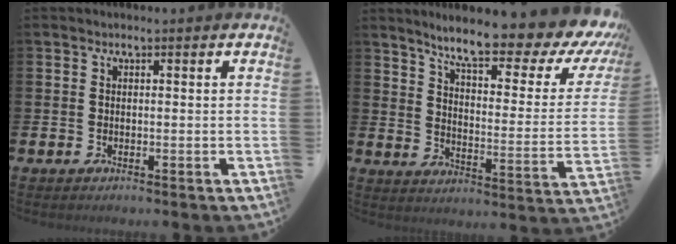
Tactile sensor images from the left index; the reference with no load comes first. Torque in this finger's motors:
{"motor_torque": [1.16, -0.98, 1.05, 0.21]}